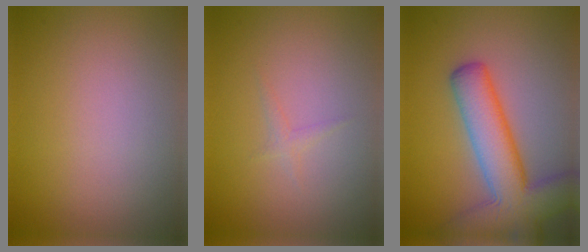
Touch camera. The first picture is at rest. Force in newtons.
{"total": 0.7, "press": 0.7, "slide": 0.0}
{"total": 8.9, "press": 8.9, "slide": 0.7}